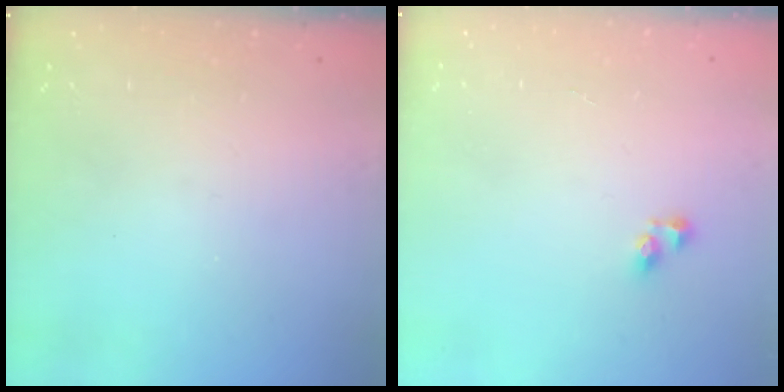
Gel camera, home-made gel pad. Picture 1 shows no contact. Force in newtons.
{"total": 4.4, "press": 4.4, "slide": 0.1}